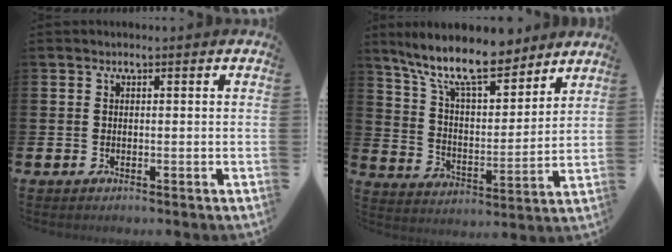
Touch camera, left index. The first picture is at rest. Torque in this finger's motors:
{"motor_torque": [1.07, -1.07, 1.05, 0.21]}